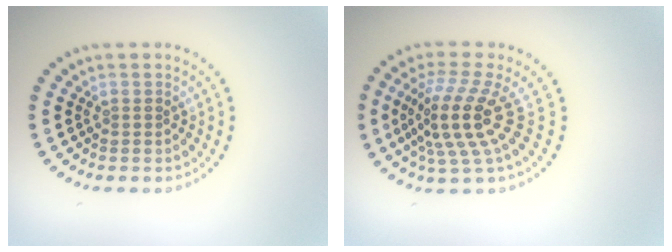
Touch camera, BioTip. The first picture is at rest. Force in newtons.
{"total": 4.8, "press": 3.6, "slide": 3.1}